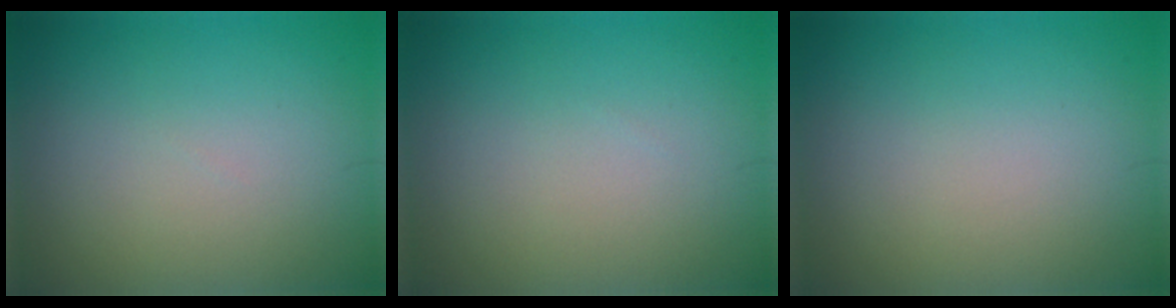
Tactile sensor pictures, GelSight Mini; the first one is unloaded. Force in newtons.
{"total": 0.0}
{"total": 0.0}